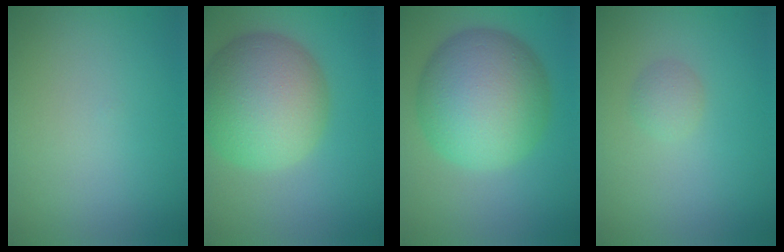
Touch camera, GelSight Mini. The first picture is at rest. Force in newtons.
{"total": 10.1, "press": 10.1, "slide": 0.4}
{"total": 11.4, "press": 11.4, "slide": 0.3}
{"total": 1.3, "press": 1.3, "slide": 0.1}